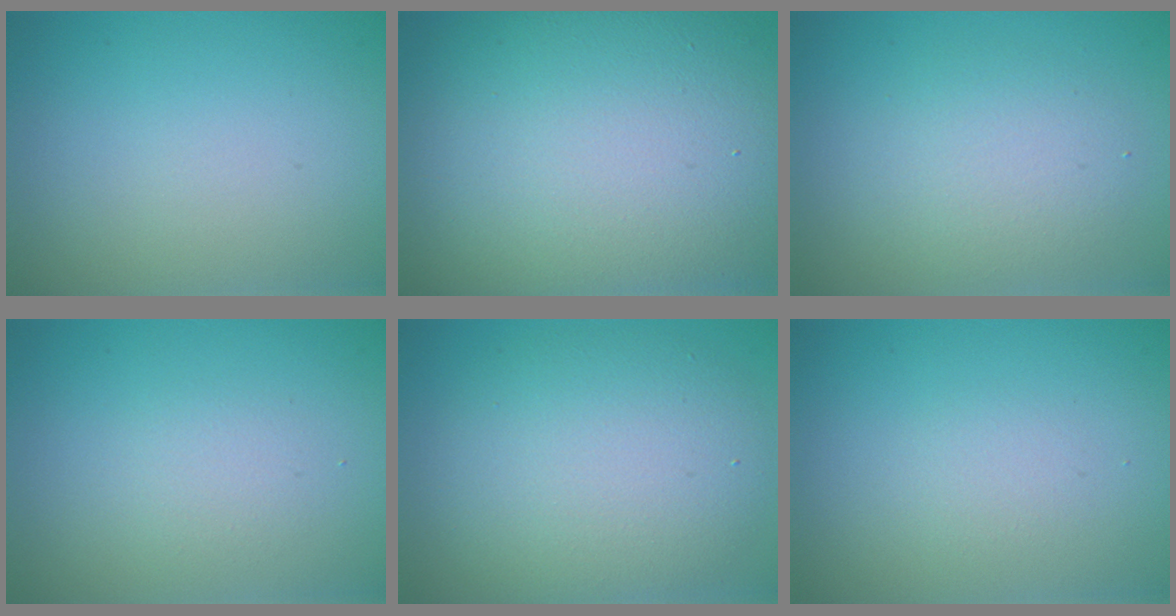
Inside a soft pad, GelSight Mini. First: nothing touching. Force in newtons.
{"total": 15.5, "press": 15.5, "slide": 1.2}
{"total": 3.4, "press": 3.3, "slide": 0.2}
{"total": 1.4, "press": 1.4, "slide": 0.0}
{"total": 7.0, "press": 7.0, "slide": 0.3}
{"total": 1.1, "press": 1.1, "slide": 0.0}